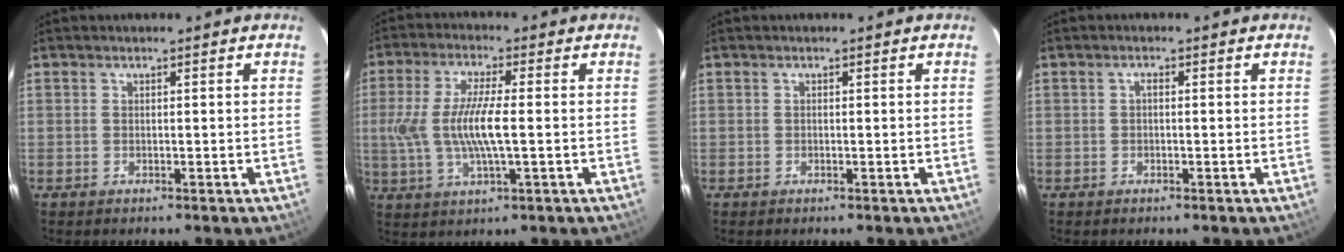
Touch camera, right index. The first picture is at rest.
{"total": 10.4, "force": [-0.6, 2.1, 10.1], "torque": [-0.203, -0.005, -0.010]}
{"total": 0.0}
{"total": 0.7, "force": [-0.2, 0.4, 0.4], "torque": [-0.007, 0.005, -0.005]}